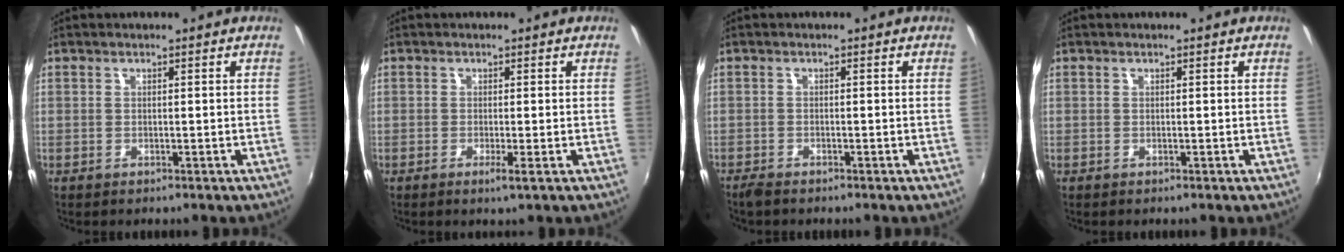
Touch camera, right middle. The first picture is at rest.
{"total": 1.3, "force": [-0.5, -0.3, 1.2], "torque": [-0.023, -0.006, -0.011]}
{"total": 1.9, "force": [-1.7, 0.5, 0.7], "torque": [-0.019, -0.008, -0.036]}
{"total": 0.0}